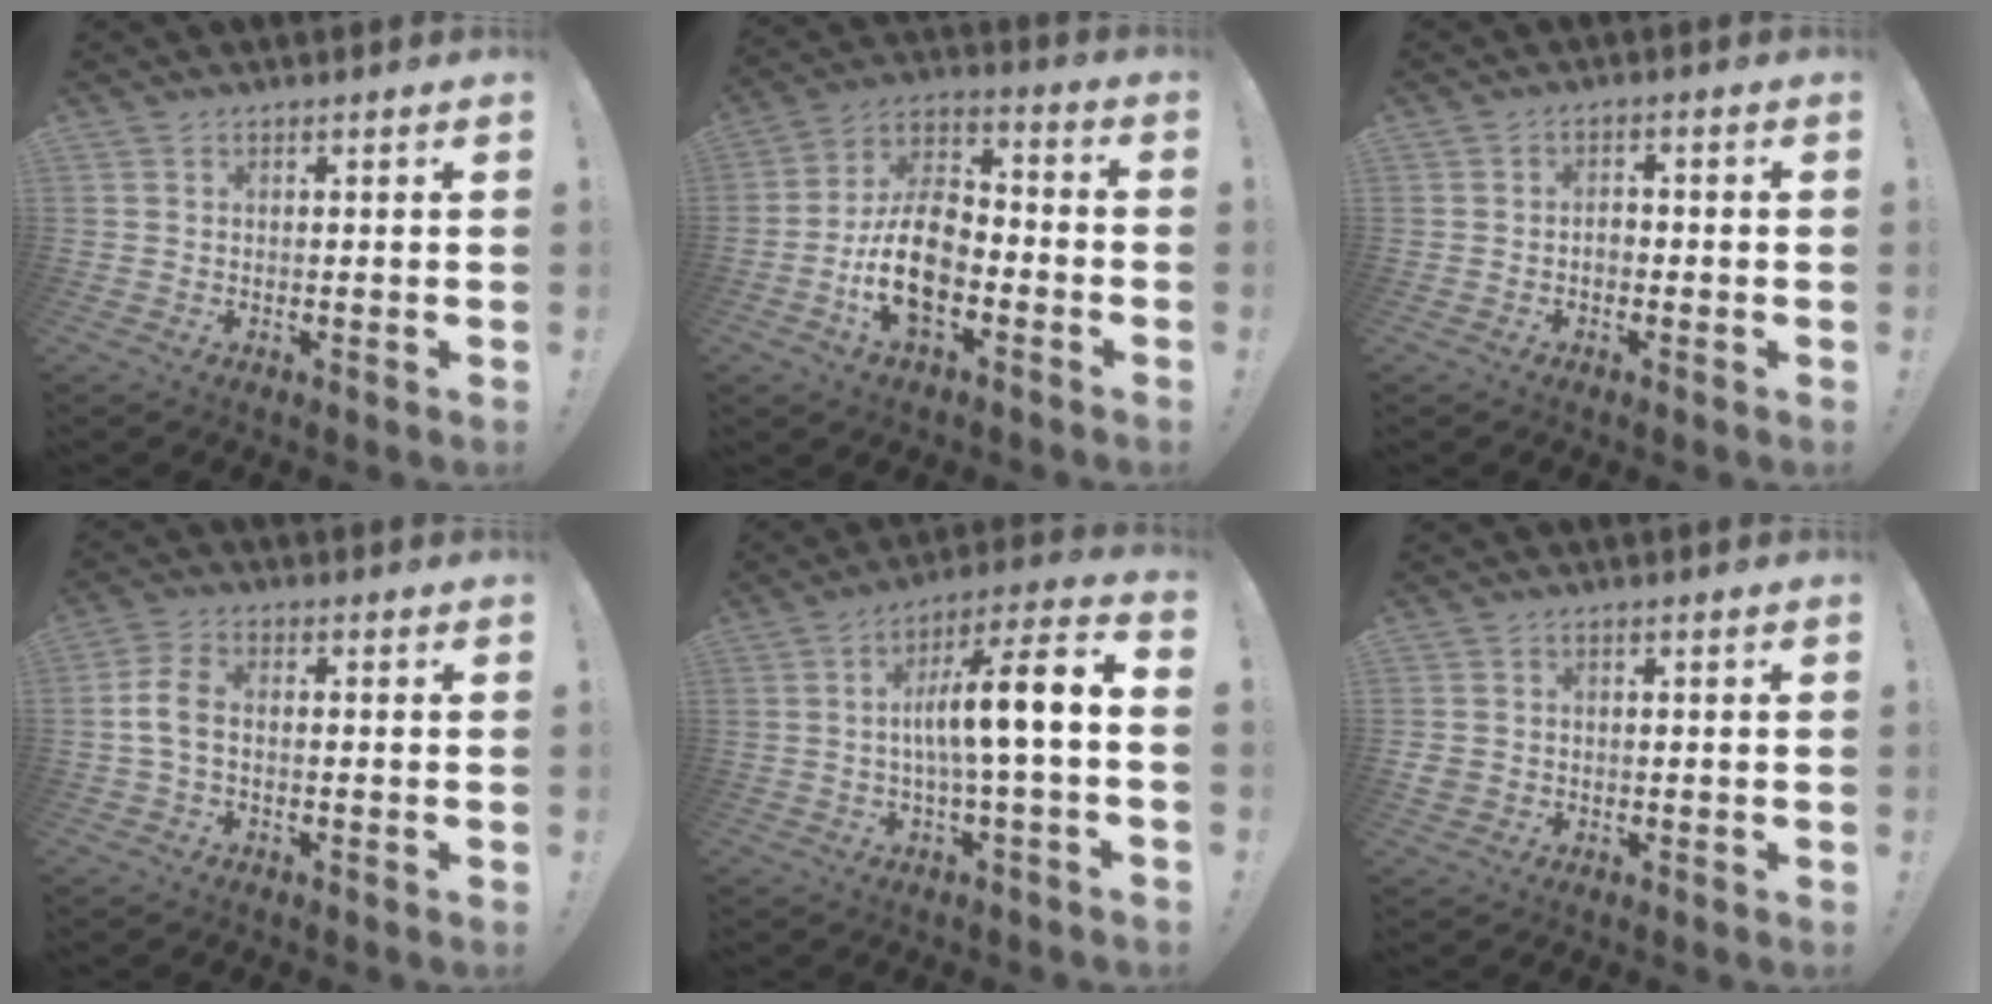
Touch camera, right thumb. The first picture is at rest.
{"total": 15.4, "force": [-5.7, 9.1, 11.0], "torque": [-0.224, 0.033, -0.098]}
{"total": 2.4, "force": [-1.1, 1.6, 1.3], "torque": [-0.017, 0.003, -0.022]}
{"total": 5.8, "force": [-0.6, 3.1, 4.9], "torque": [-0.111, 0.007, -0.008]}
{"total": 12.4, "force": [0.0, 0.4, 12.4], "torque": [-0.200, -0.002, -0.015]}
{"total": 2.4, "force": [-0.1, 2.1, 1.1], "torque": [-0.026, 0.004, 0.003]}